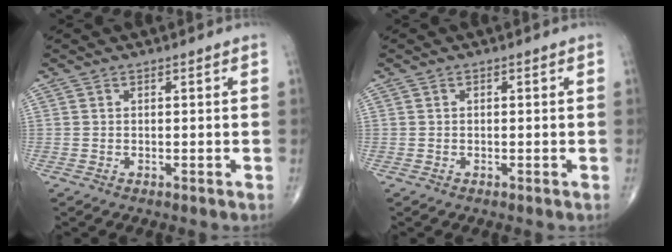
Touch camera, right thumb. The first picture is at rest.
{"total": 0.0}